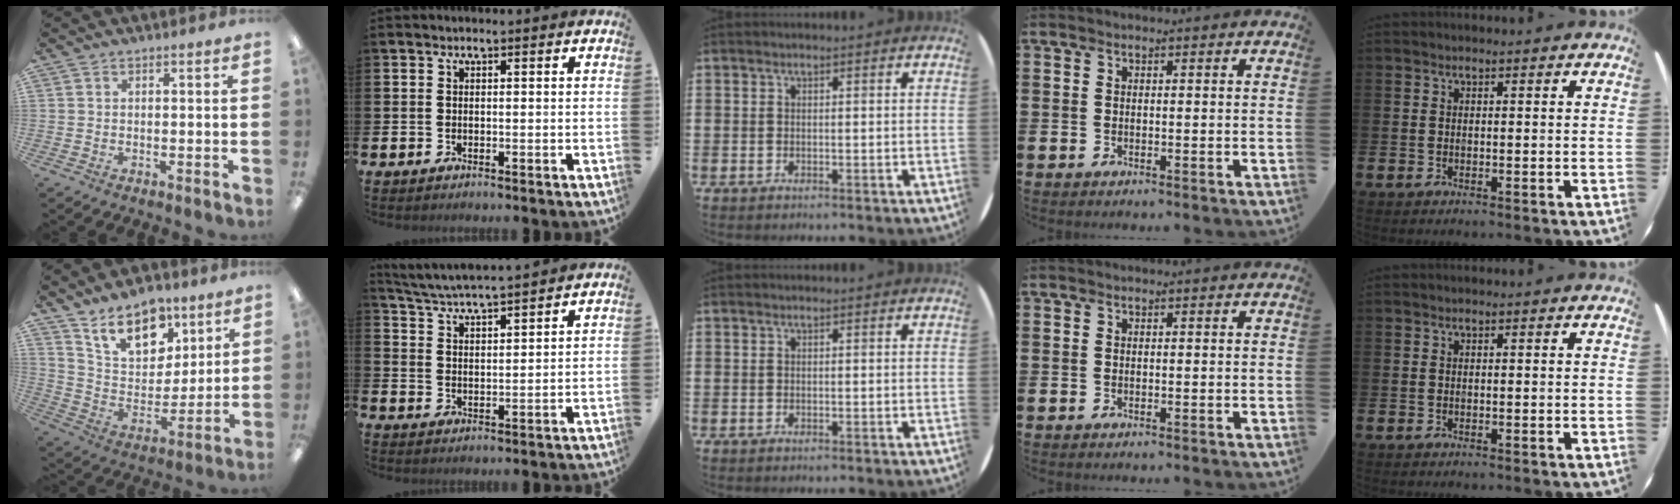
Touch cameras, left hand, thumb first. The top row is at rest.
{"thumb": {"total": 15.7, "force": [10.7, 8.5, 7.8], "torque": [-0.126, -0.051, 0.195]}, "index": {"total": 4.8, "force": [4.7, -0.1, 0.8], "torque": [-0.038, -0.032, 0.083]}}